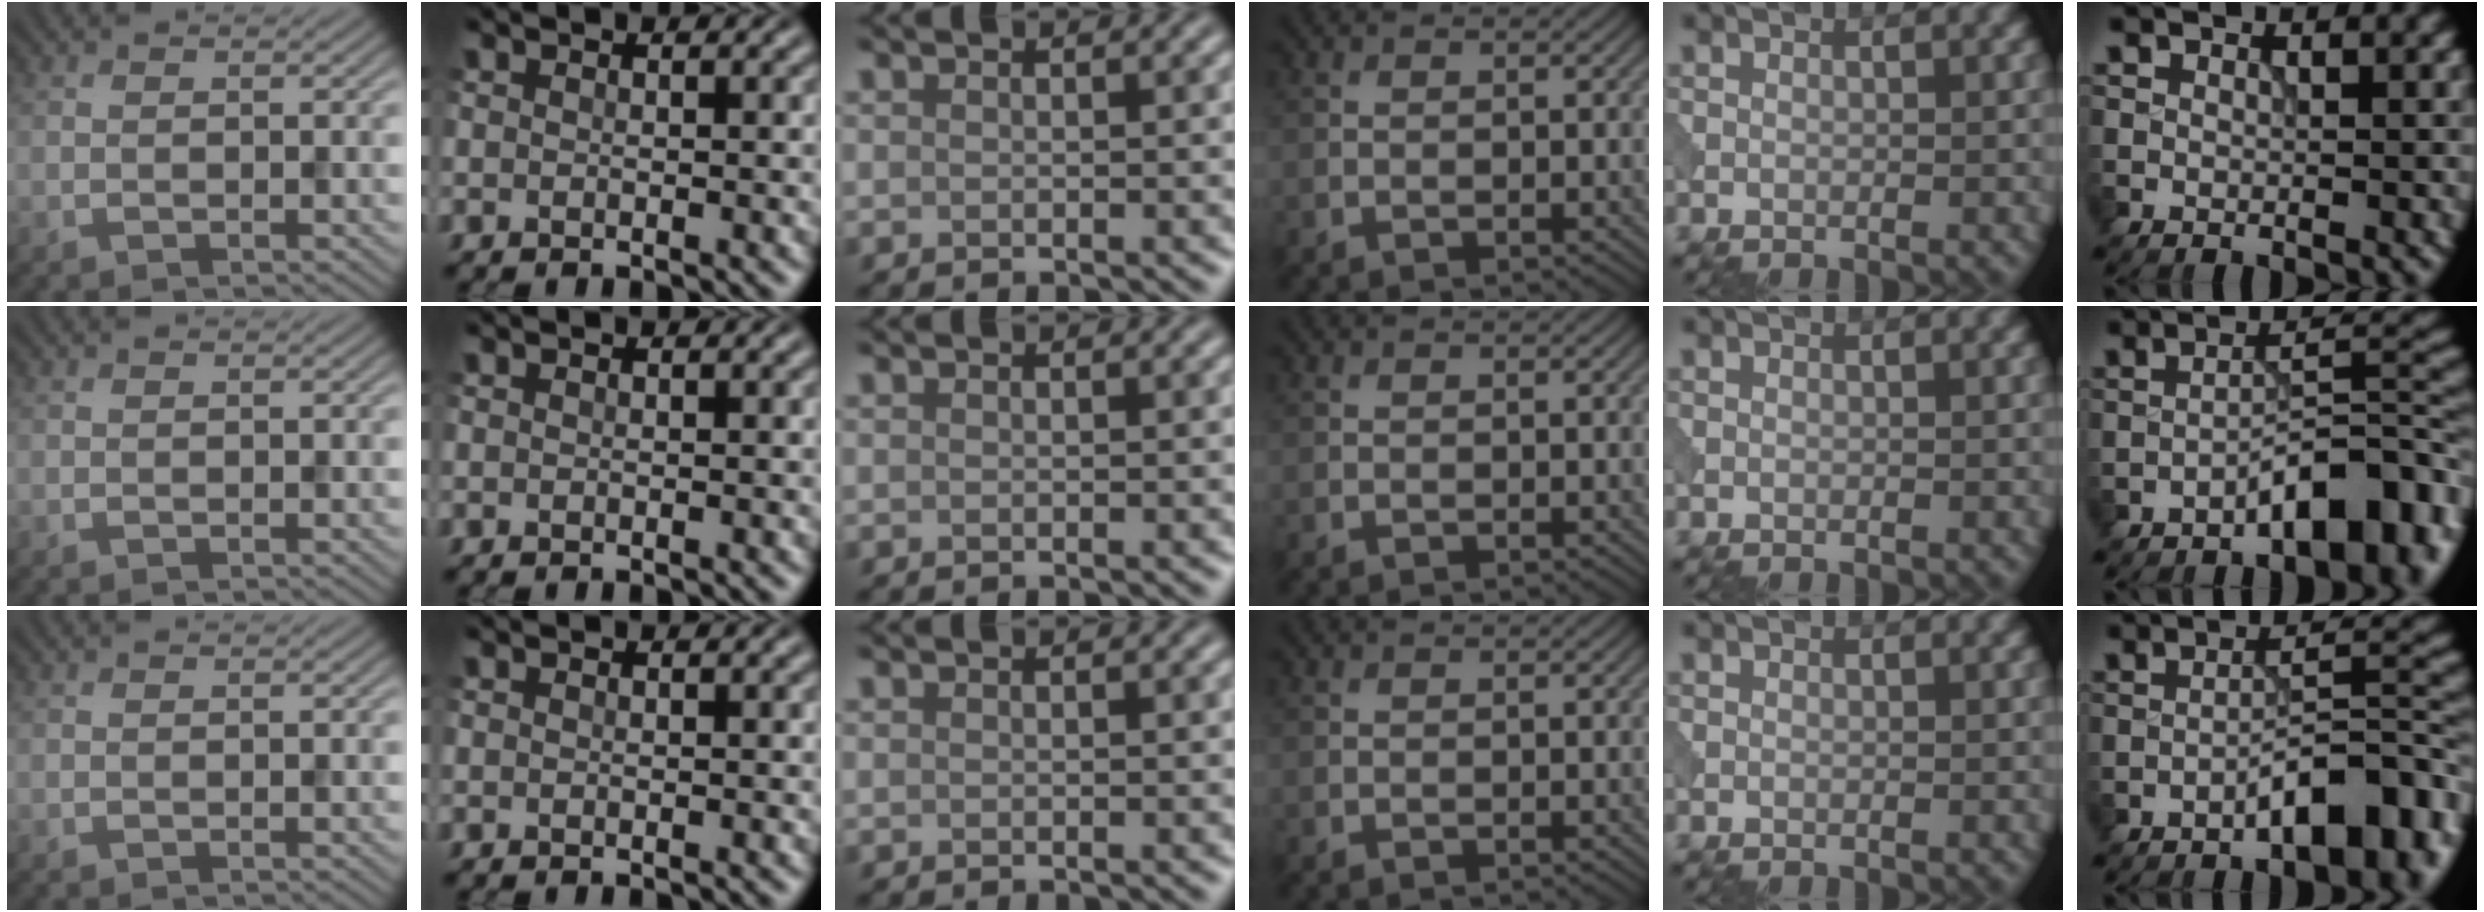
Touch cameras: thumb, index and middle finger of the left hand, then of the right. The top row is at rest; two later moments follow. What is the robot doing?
{"motion": "pour", "object": "beaker"}